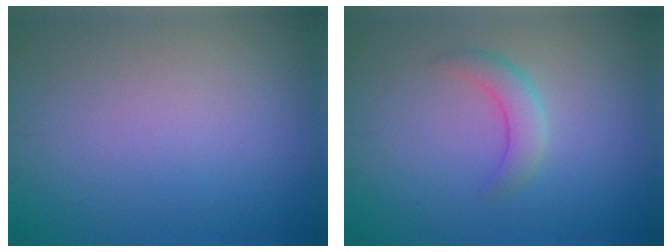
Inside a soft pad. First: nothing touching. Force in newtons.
{"total": 2.3, "press": 2.3, "slide": 0.0}